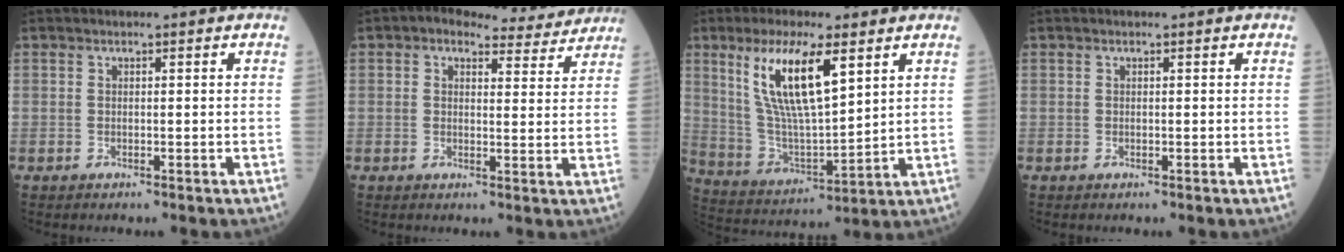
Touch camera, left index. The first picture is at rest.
{"total": 7.4, "force": [6.5, 2.7, 2.0], "torque": [-0.017, 0.015, 0.069]}
{"total": 13.3, "force": [6.4, 2.9, 11.2], "torque": [-0.230, 0.002, 0.128]}
{"total": 0.0}